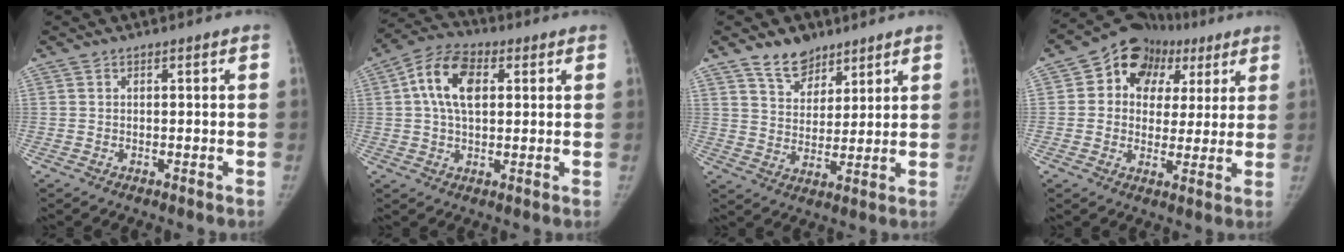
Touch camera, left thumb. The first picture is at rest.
{"total": 10.4, "force": [2.5, 6.3, 8.0], "torque": [-0.140, 0.015, 0.037]}
{"total": 8.1, "force": [5.9, 4.9, 2.6], "torque": [-0.013, -0.041, 0.107]}
{"total": 15.0, "force": [5.5, 11.8, 7.4], "torque": [-0.055, 0.020, 0.081]}